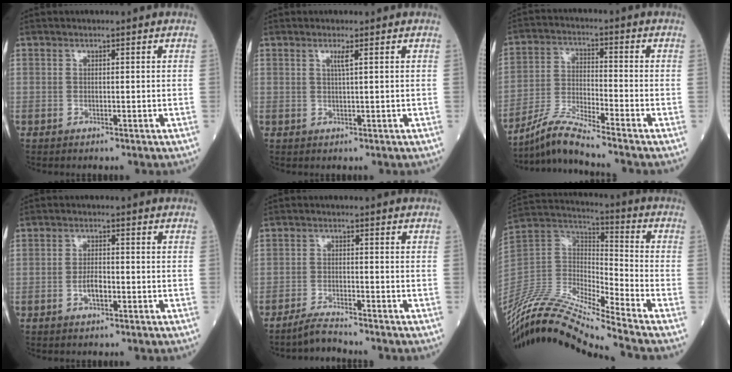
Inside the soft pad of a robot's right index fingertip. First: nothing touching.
{"total": 1.5, "force": [0.7, -0.3, 1.3], "torque": [-0.028, -0.003, 0.012]}
{"total": 7.5, "force": [-6.8, -1.6, 2.6], "torque": [-0.061, -0.021, -0.133]}
{"total": 2.9, "force": [-1.0, 1.1, 2.5], "torque": [-0.048, 0.002, -0.017]}
{"total": 3.1, "force": [-3.0, -0.4, 0.6], "torque": [-0.014, -0.014, -0.058]}
{"total": 20.9, "force": [-18.6, -0.5, 9.5], "torque": [-0.204, 0.004, -0.352]}